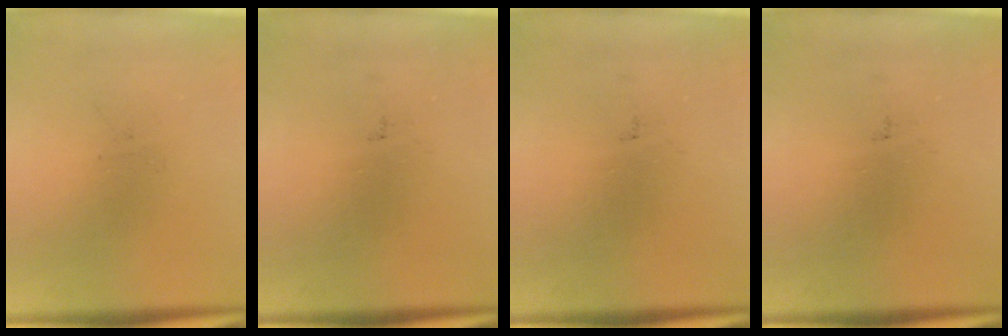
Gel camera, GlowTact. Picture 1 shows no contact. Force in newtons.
{"total": 0.0}
{"total": 0.0}
{"total": 0.0}